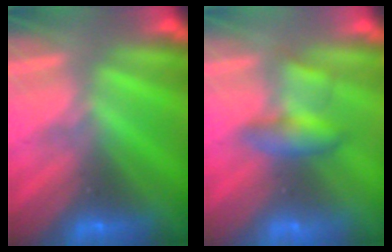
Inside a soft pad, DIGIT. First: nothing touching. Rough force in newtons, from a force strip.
{"total": 2.2}